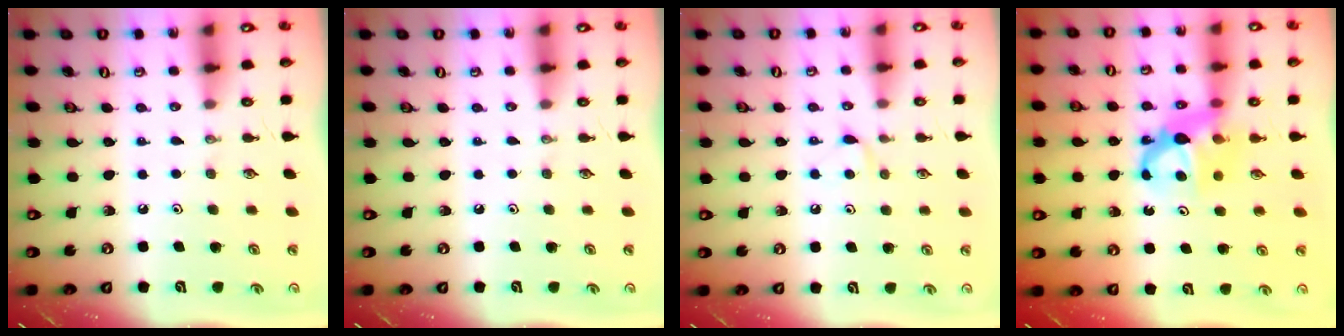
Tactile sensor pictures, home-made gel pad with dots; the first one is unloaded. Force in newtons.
{"total": 0.0}
{"total": 5.0, "press": 5.0, "slide": 0.7}
{"total": 7.0, "press": 7.0, "slide": 0.1}